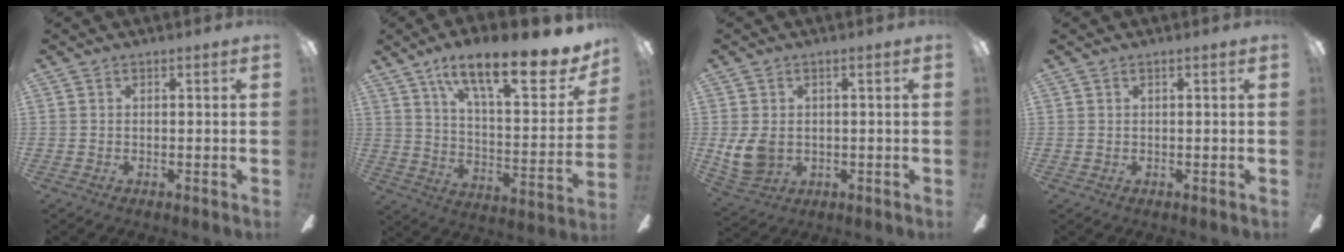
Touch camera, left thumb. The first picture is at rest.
{"total": 20.5, "force": [14.3, 6.2, 13.2], "torque": [-0.203, -0.096, 0.234]}
{"total": 6.9, "force": [0.0, 5.2, 4.6], "torque": [-0.106, 0.009, 0.004]}
{"total": 0.6, "force": [0.3, 0.2, 0.5], "torque": [-0.011, 0.002, 0.006]}